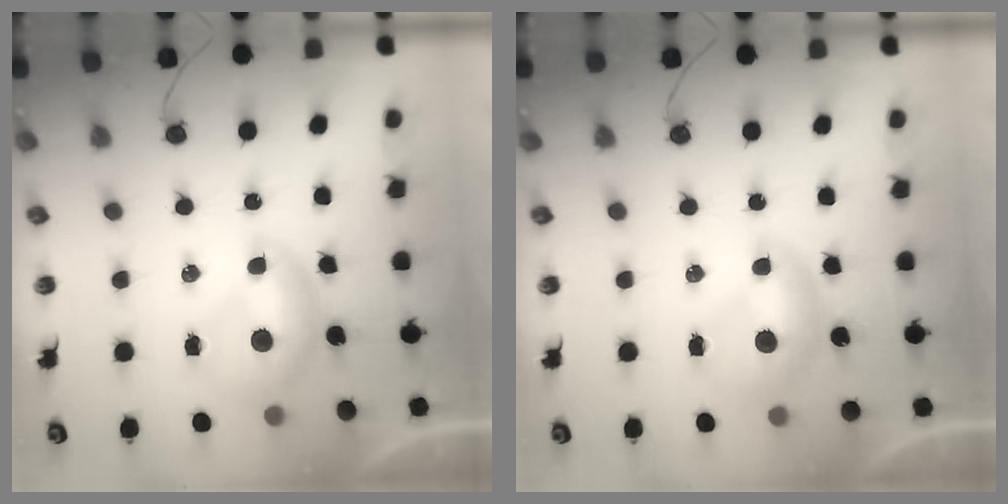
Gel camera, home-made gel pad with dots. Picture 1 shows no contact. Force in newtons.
{"total": 0.0}